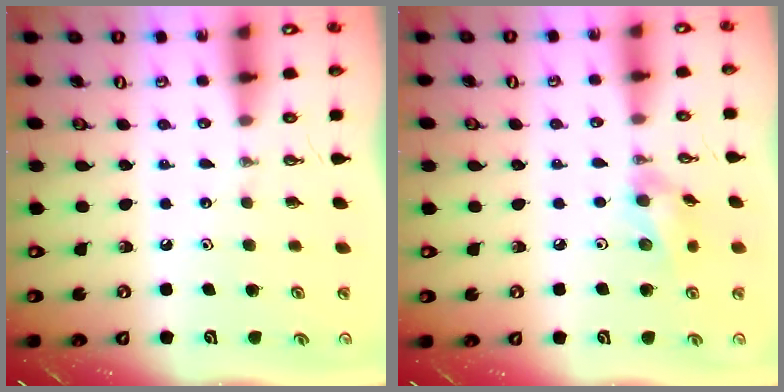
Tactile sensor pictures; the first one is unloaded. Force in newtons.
{"total": 9.5, "press": 9.1, "slide": 2.6}